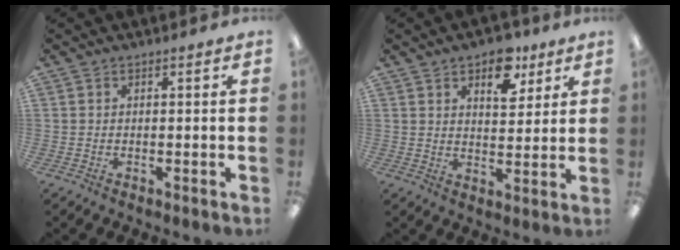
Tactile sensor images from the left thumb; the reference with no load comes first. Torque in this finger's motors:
{"motor_torque": [-0.12, 0.12, -0.18, -0.19, 0.12]}